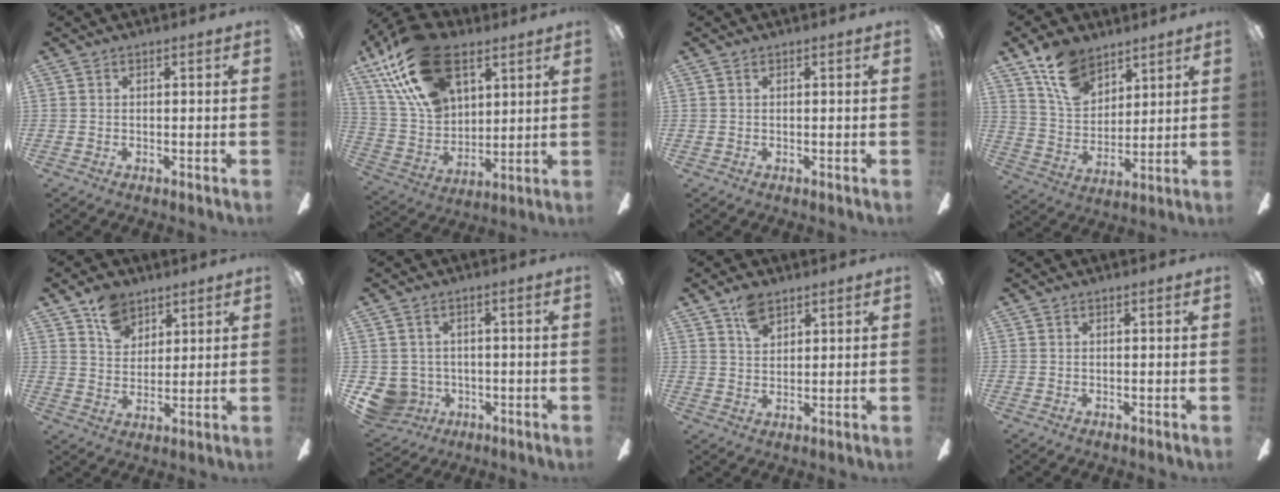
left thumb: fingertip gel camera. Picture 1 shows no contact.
{"total": 23.5, "force": [13.1, 13.5, 14.2], "torque": [-0.293, -0.047, 0.235]}
{"total": 0.0}
{"total": 13.7, "force": [9.2, 8.2, 6.0], "torque": [-0.114, -0.035, 0.179]}
{"total": 8.9, "force": [6.0, 5.8, 3.1], "torque": [-0.052, -0.017, 0.113]}
{"total": 5.7, "force": [-0.8, 5.5, 0.9], "torque": [-0.059, 0.000, -0.013]}
{"total": 5.8, "force": [3.8, 3.2, 2.9], "torque": [-0.050, -0.010, 0.071]}
{"total": 0.0}